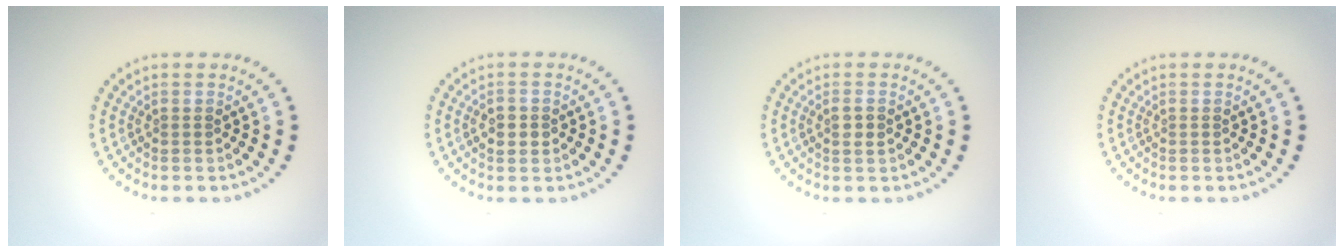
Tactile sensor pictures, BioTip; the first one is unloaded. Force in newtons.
{"total": 2.2, "press": 2.1, "slide": 0.2}
{"total": 1.0, "press": 1.0, "slide": 0.3}
{"total": 0.0}